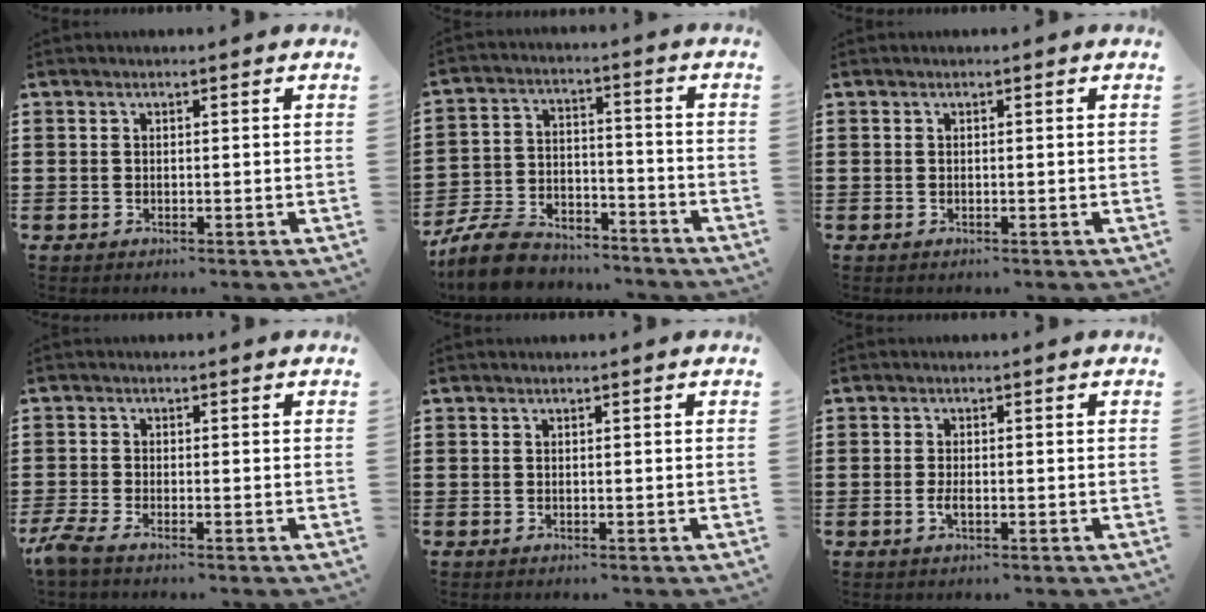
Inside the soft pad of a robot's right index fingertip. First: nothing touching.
{"total": 9.0, "force": [-8.3, 2.5, 2.6], "torque": [-0.060, 0.028, -0.162]}
{"total": 0.0}
{"total": 2.4, "force": [-1.9, 0.0, 1.4], "torque": [-0.047, -0.013, -0.044]}
{"total": 0.0}
{"total": 1.5, "force": [-0.5, 0.3, 1.4], "torque": [-0.033, -0.005, -0.010]}